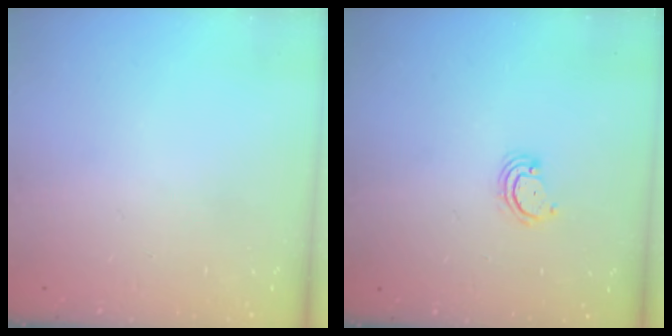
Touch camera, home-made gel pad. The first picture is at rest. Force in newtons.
{"total": 2.9, "press": 2.8, "slide": 0.4}